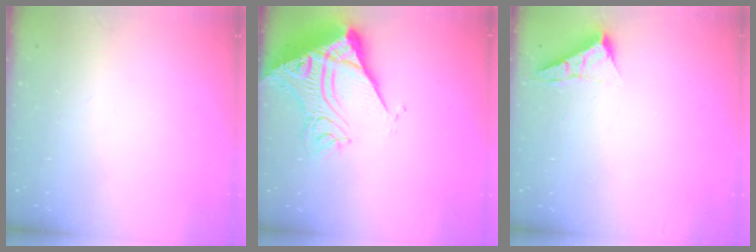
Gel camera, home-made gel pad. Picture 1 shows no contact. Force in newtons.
{"total": 16.3, "press": 16.2, "slide": 1.9}
{"total": 4.0, "press": 4.0, "slide": 0.5}